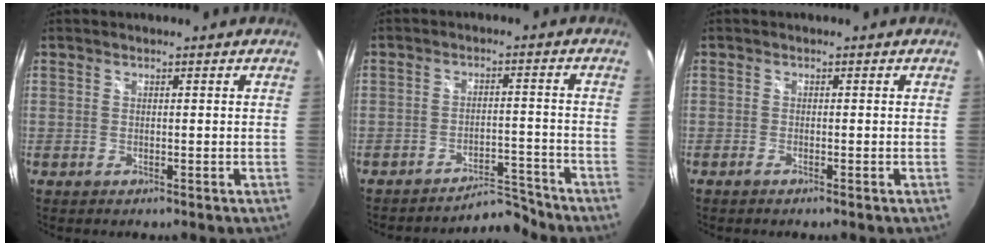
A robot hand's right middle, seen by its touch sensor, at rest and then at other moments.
{"total": 5.6, "force": [-5.6, 0.1, -0.4], "torque": [0.005, 0.020, -0.087]}
{"total": 0.8, "force": [-0.7, -0.1, 0.4], "torque": [-0.009, -0.002, -0.016]}